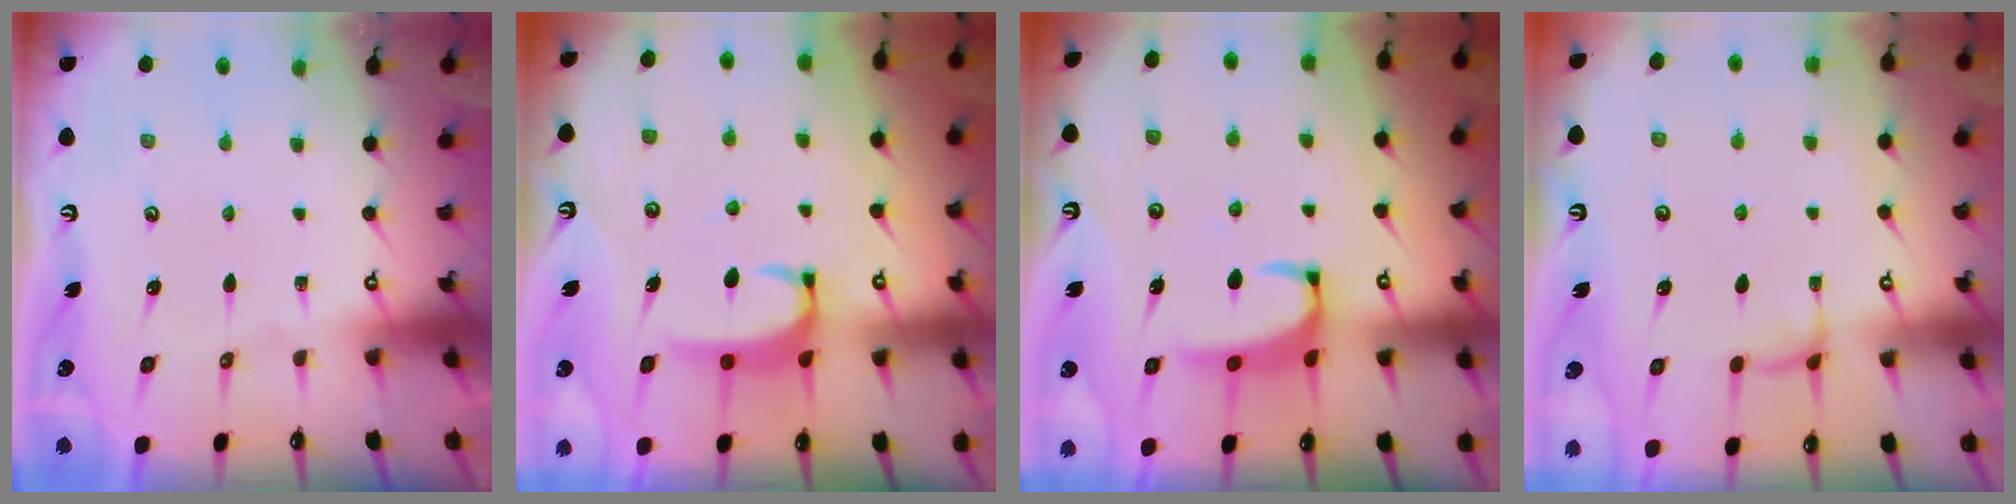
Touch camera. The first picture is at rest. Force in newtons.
{"total": 2.9, "press": 2.9, "slide": 0.6}
{"total": 2.5, "press": 2.4, "slide": 0.8}
{"total": 1.2, "press": 0.9, "slide": 0.7}